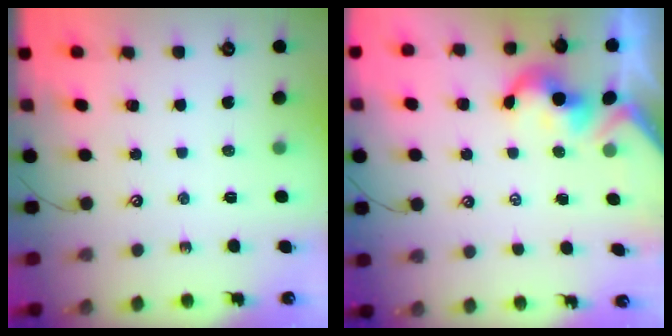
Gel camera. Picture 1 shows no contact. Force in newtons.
{"total": 2.0, "press": 1.9, "slide": 0.5}